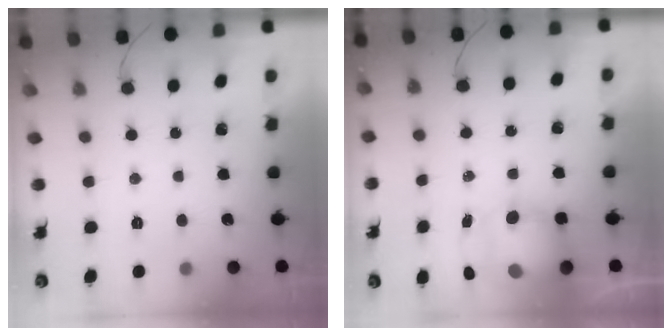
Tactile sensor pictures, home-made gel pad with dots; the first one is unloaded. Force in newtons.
{"total": 11.0, "press": 10.9, "slide": 0.9}